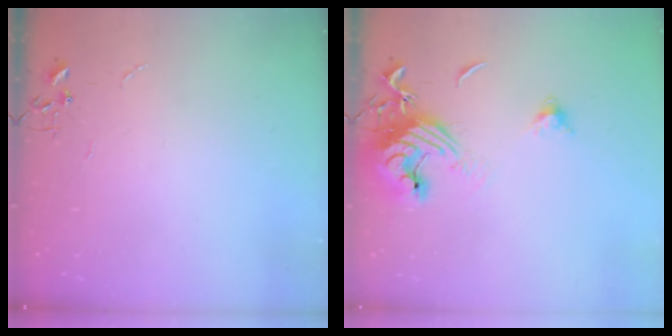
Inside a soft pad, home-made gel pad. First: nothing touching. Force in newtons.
{"total": 15.0, "press": 14.8, "slide": 2.1}